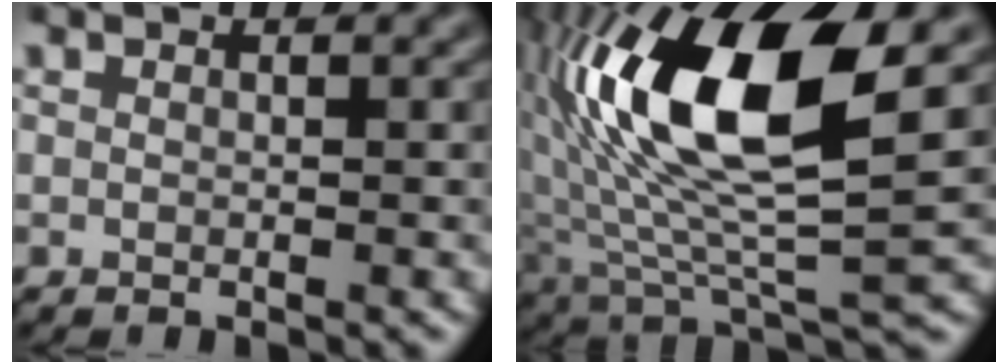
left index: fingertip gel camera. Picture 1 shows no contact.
{"total": 13.9, "force": [3.2, 4.4, 12.8], "torque": [-0.252, 0.009, 0.057]}